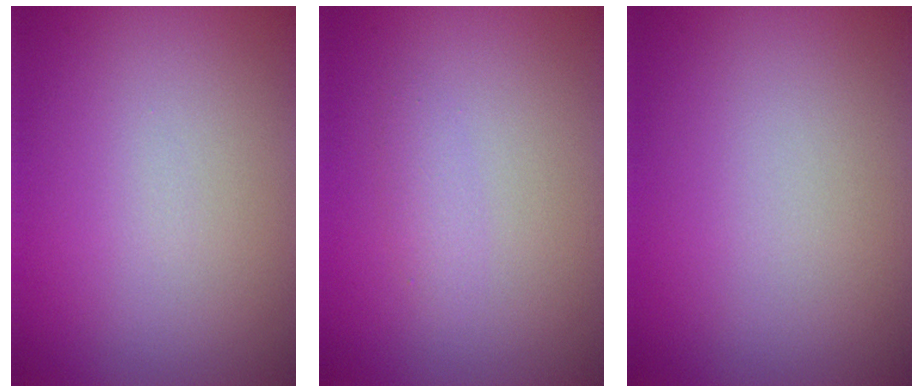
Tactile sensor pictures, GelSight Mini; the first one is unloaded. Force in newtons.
{"total": 1.1, "press": 1.1, "slide": 0.1}
{"total": 0.0}